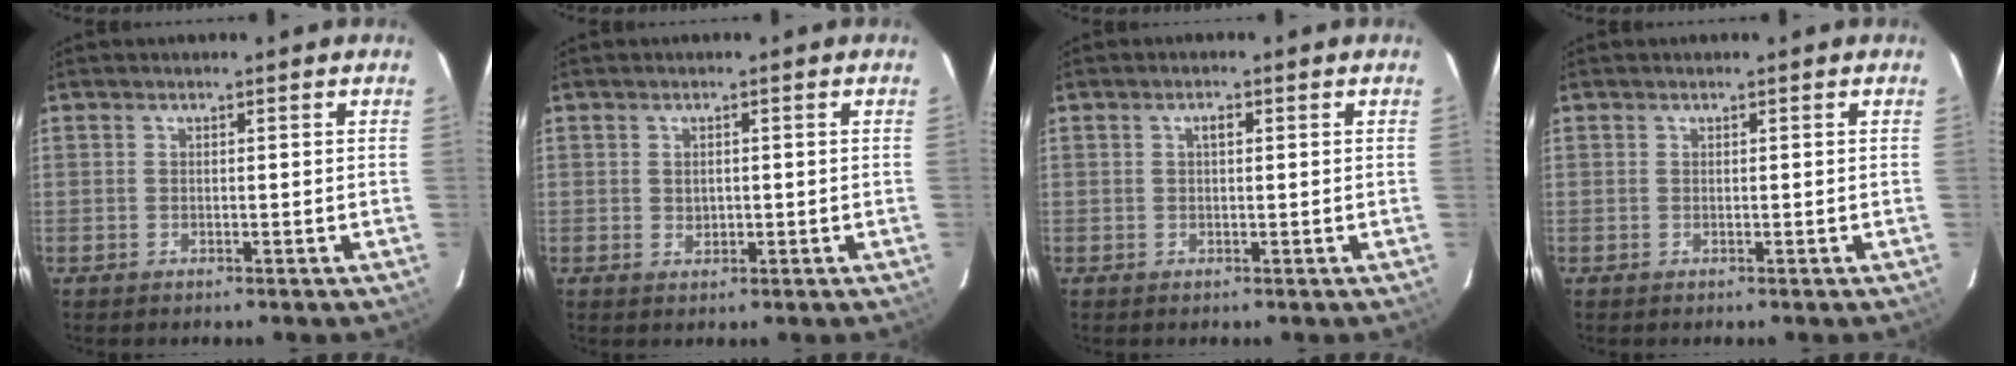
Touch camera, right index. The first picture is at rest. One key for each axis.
{"total": 1.5, "fx": 0.1, "fy": 1.3, "fz": 0.7, "tx": -0.008, "ty": 0.004, "tz": 0.004}
{"total": 1.4, "fx": 0.4, "fy": 0.6, "fz": 1.1, "tx": -0.020, "ty": 0.007, "tz": 0.004}
{"total": 0.0}